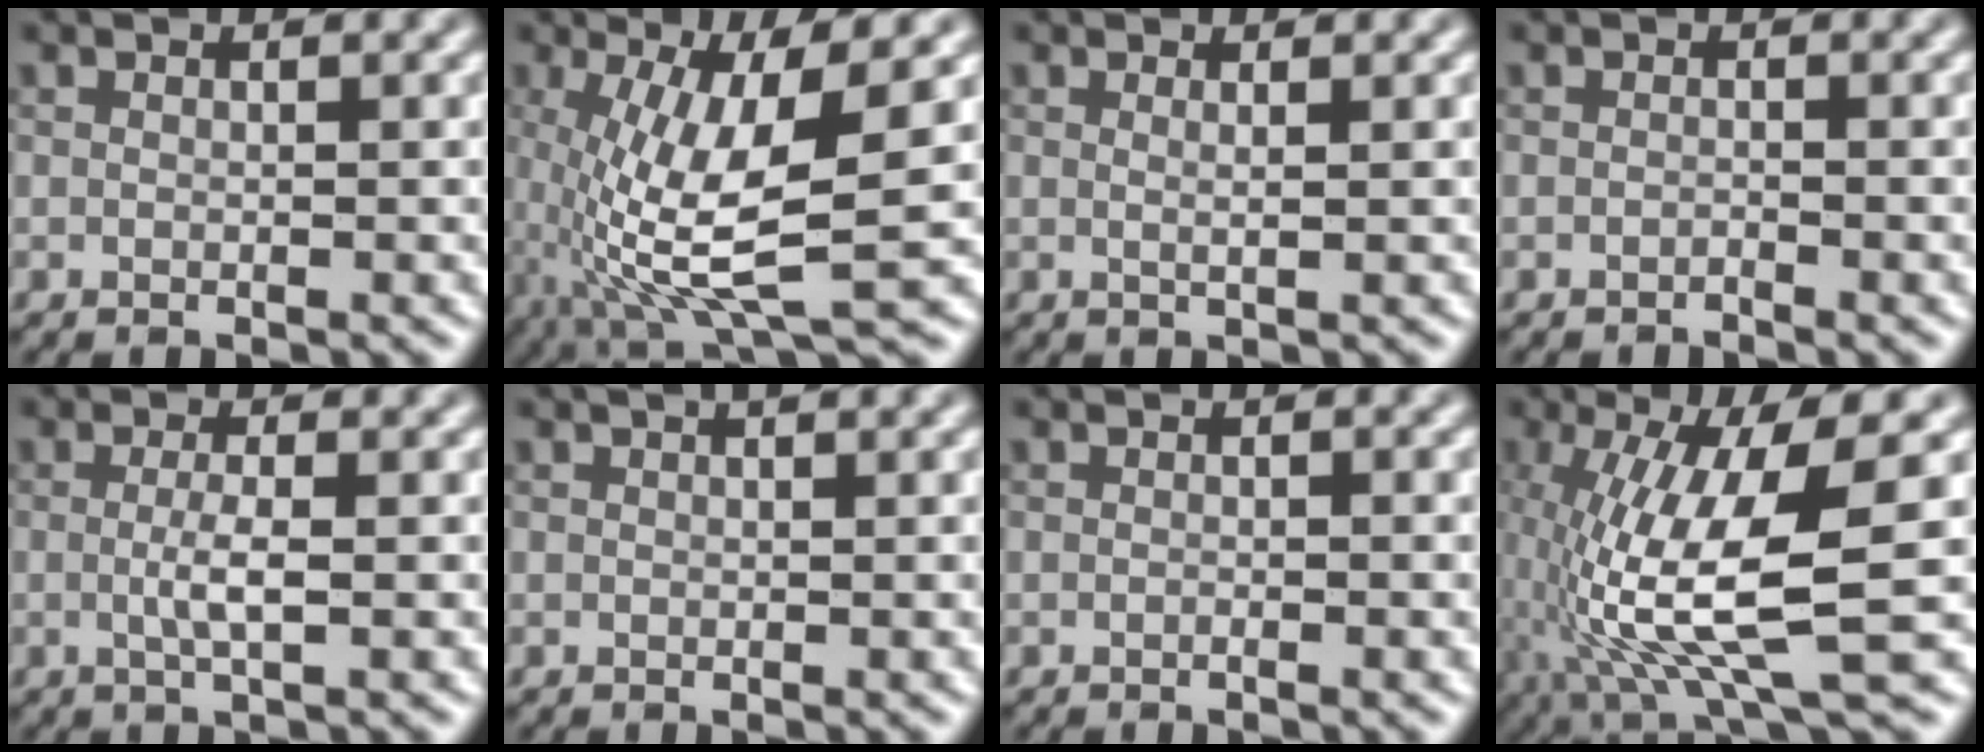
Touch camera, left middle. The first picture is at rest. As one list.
[{"total": 9.0, "force": [-0.9, 2.6, 8.6], "torque": [-0.177, -0.011, -0.011]}, {"total": 1.1, "force": [0.4, 0.4, 1.0], "torque": [-0.012, -0.001, -0.003]}, {"total": 0.6, "force": [-0.5, 0.0, 0.2], "torque": [-0.003, 0.002, -0.012]}, {"total": 2.0, "force": [-0.1, 0.3, 2.0], "torque": [-0.042, -0.003, -0.005]}, {"total": 1.0, "force": [0.6, 0.3, 0.7], "torque": [-0.009, 0.002, 0.003]}, {"total": 0.6, "force": [-0.3, 0.1, 0.5], "torque": [-0.009, -0.001, -0.005]}, {"total": 10.6, "force": [-1.6, 2.6, 10.1], "torque": [-0.199, -0.004, -0.026]}]